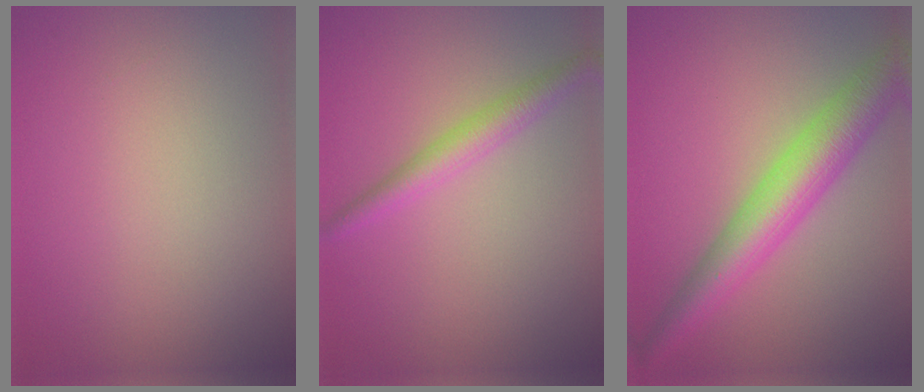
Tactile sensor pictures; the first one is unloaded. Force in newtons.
{"total": 2.7, "press": 2.7, "slide": 0.1}
{"total": 6.5, "press": 6.5, "slide": 0.1}